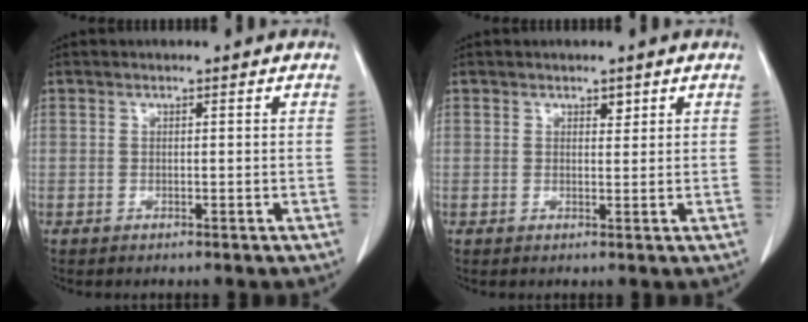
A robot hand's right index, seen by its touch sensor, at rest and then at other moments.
{"total": 1.1, "force": [0.7, 0.5, 0.6], "torque": [-0.006, -0.004, 0.009]}